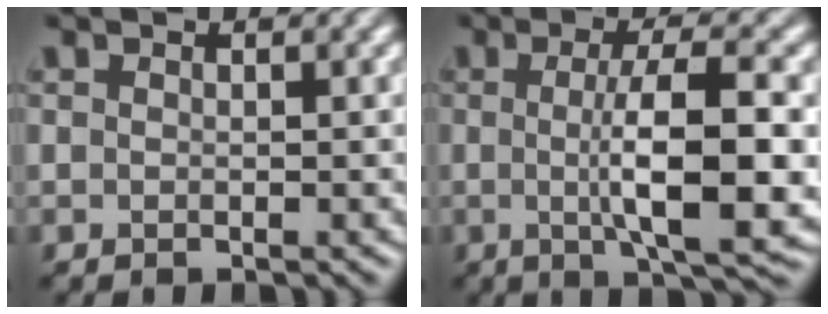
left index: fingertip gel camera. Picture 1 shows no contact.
{"total": 8.4, "force": [-0.4, 1.9, 8.2], "torque": [-0.123, -0.006, -0.003]}